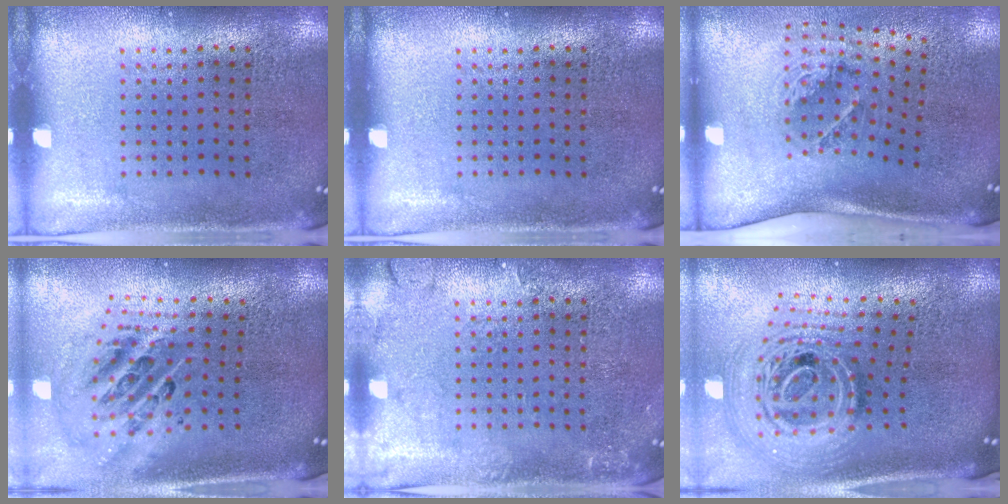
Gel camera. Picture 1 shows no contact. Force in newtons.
{"total": 0.0}
{"total": 2.1, "press": 1.3, "slide": 1.6}
{"total": 2.6, "press": 1.8, "slide": 2.0}
{"total": 2.0, "press": 2.0, "slide": 0.4}
{"total": 3.0, "press": 2.0, "slide": 2.2}